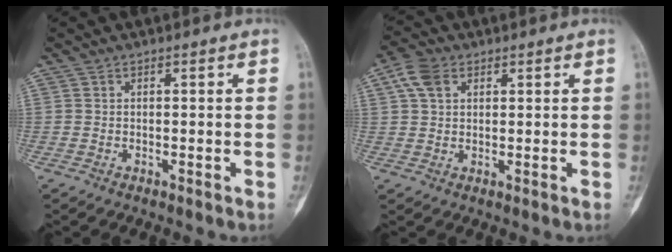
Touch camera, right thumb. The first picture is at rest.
{"total": 4.0, "force": [2.0, 2.1, 2.8], "torque": [-0.058, 0.006, 0.039]}